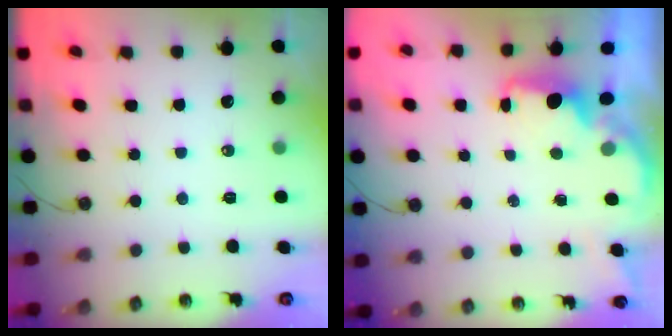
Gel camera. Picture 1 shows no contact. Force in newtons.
{"total": 1.9, "press": 1.8, "slide": 0.6}